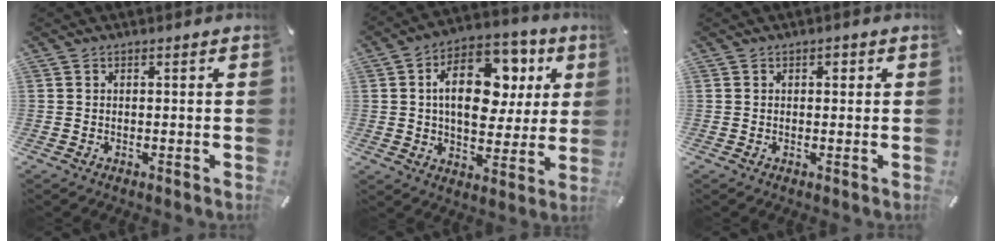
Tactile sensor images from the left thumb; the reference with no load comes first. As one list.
[{"total": 18.2, "force": [4.9, 11.6, 13.1], "torque": [-0.204, -0.006, 0.085]}, {"total": 1.3, "force": [0.3, 0.9, 0.9], "torque": [-0.010, 0.003, 0.003]}]